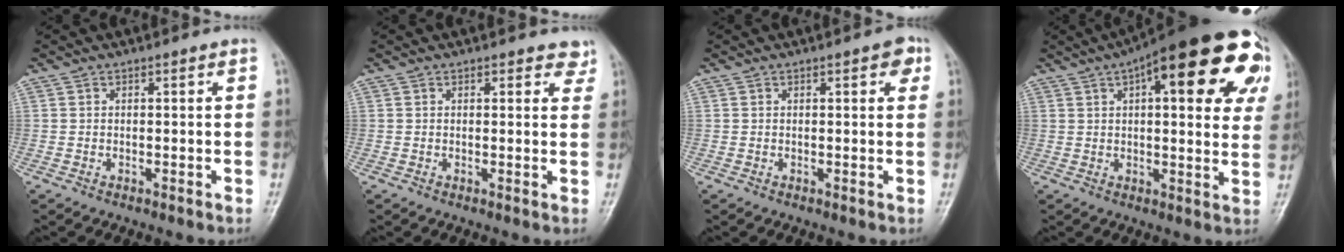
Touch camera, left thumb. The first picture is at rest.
{"total": 2.8, "force": [2.2, 1.5, 0.9], "torque": [0.021, -0.009, 0.016]}
{"total": 2.7, "force": [1.2, 1.1, 2.2], "torque": [-0.016, 0.000, 0.009]}
{"total": 25.9, "force": [10.2, 9.1, 22.1], "torque": [-0.260, 0.019, 0.129]}